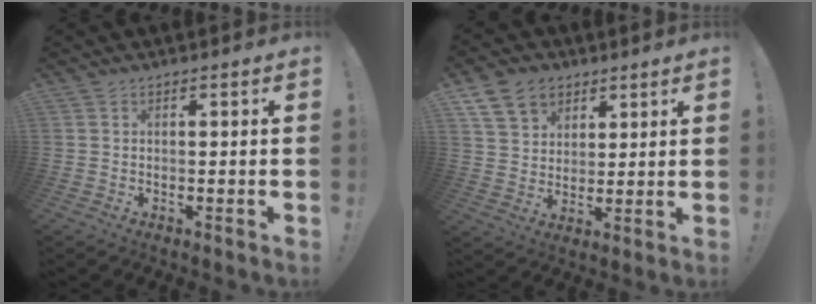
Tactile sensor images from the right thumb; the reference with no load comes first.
{"total": 11.6, "force": [6.2, 8.8, 4.4], "torque": [-0.071, -0.026, 0.124]}